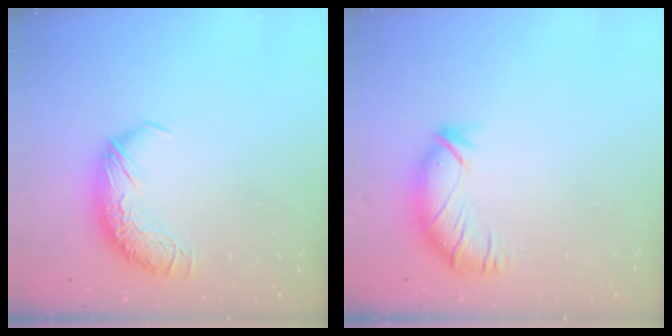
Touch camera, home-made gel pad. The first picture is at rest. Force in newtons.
{"total": 3.0, "press": 2.5, "slide": 1.7}